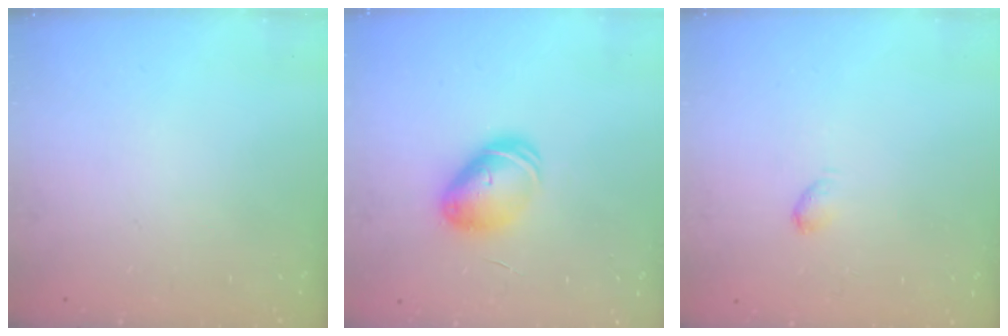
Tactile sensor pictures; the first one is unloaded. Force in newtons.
{"total": 8.1, "press": 8.1, "slide": 0.7}
{"total": 2.9, "press": 2.9, "slide": 0.5}